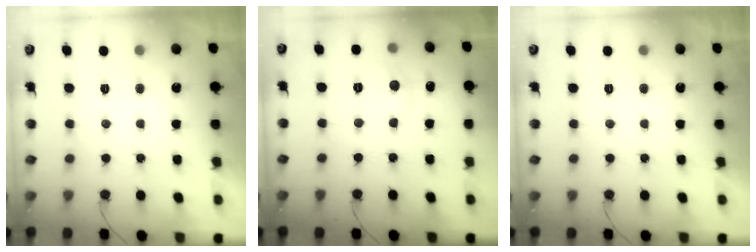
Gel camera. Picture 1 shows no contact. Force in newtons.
{"total": 2.8, "press": 2.8, "slide": 0.4}
{"total": 0.0}